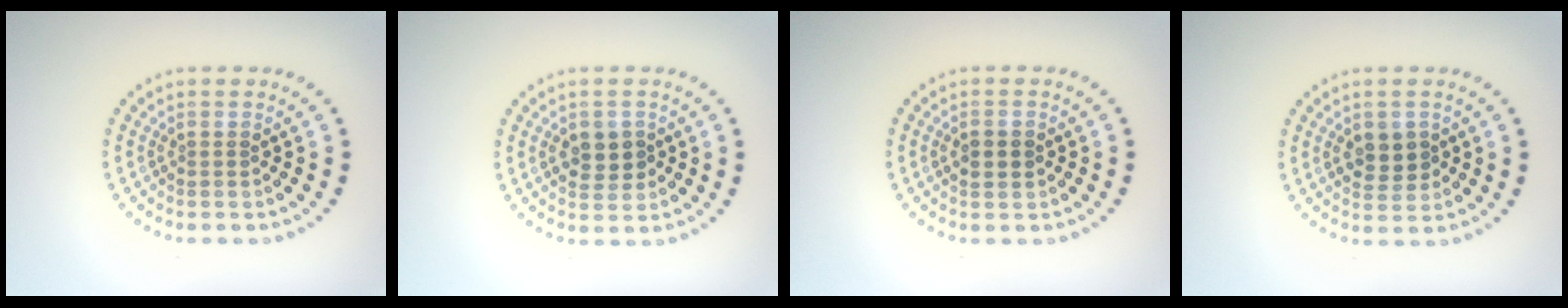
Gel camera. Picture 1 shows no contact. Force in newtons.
{"total": 2.8, "press": 2.8, "slide": 0.4}
{"total": 2.1, "press": 2.1, "slide": 0.2}
{"total": 2.8, "press": 2.8, "slide": 0.4}